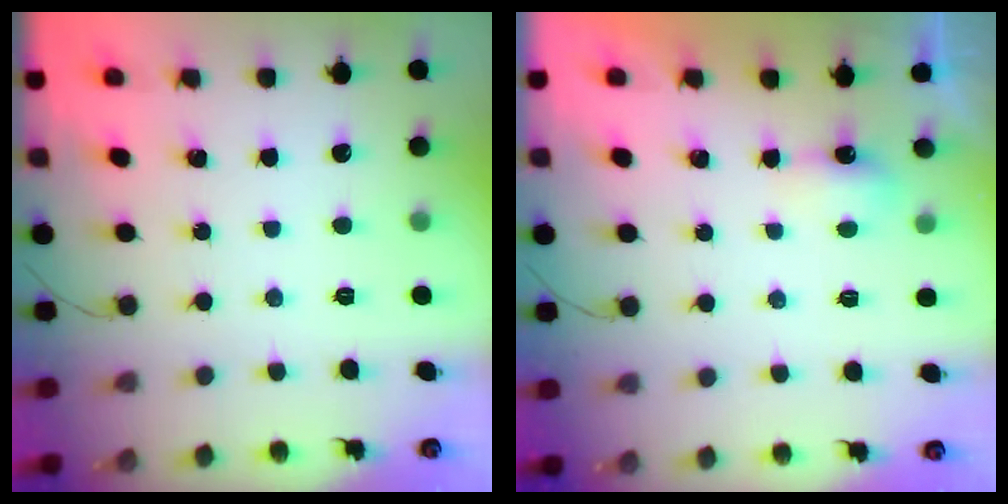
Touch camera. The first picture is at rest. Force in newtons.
{"total": 11.2, "press": 4.2, "slide": 10.3}